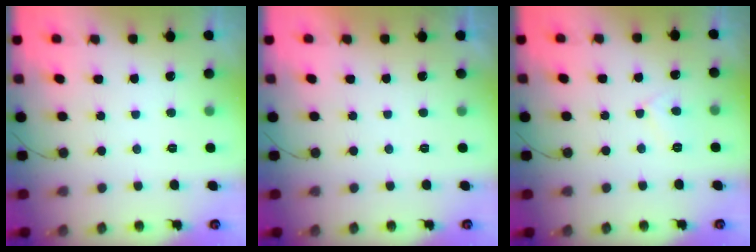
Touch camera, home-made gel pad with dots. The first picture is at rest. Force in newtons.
{"total": 2.1, "press": 2.1, "slide": 0.4}
{"total": 4.6, "press": 4.6, "slide": 0.5}